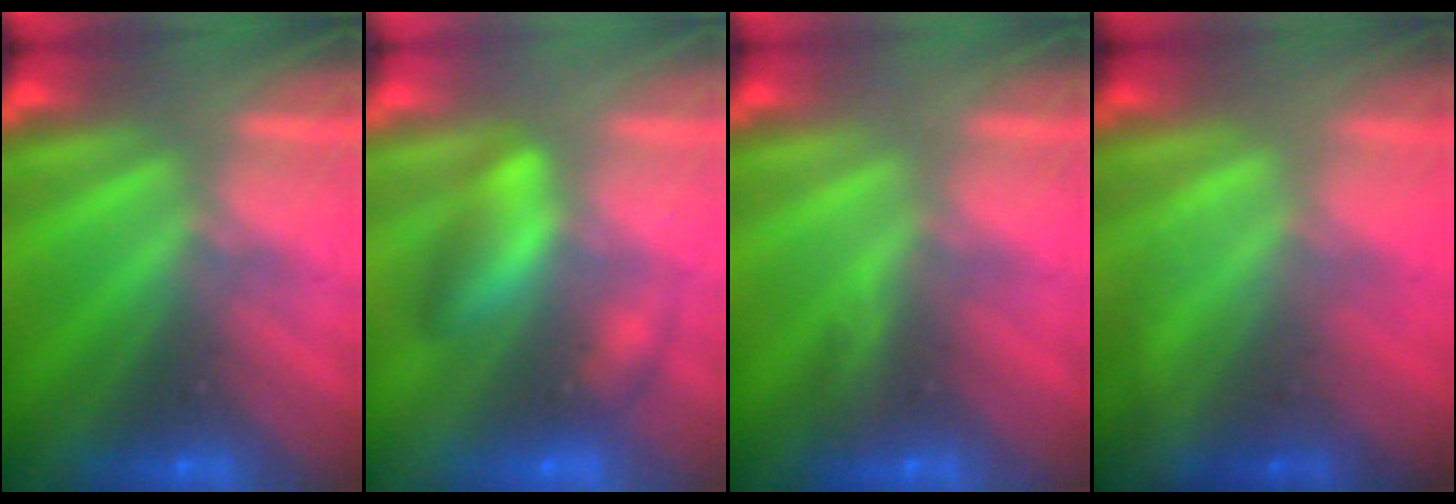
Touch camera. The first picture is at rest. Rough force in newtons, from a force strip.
{"total": 2.7}
{"total": 3.0}
{"total": 1.5}